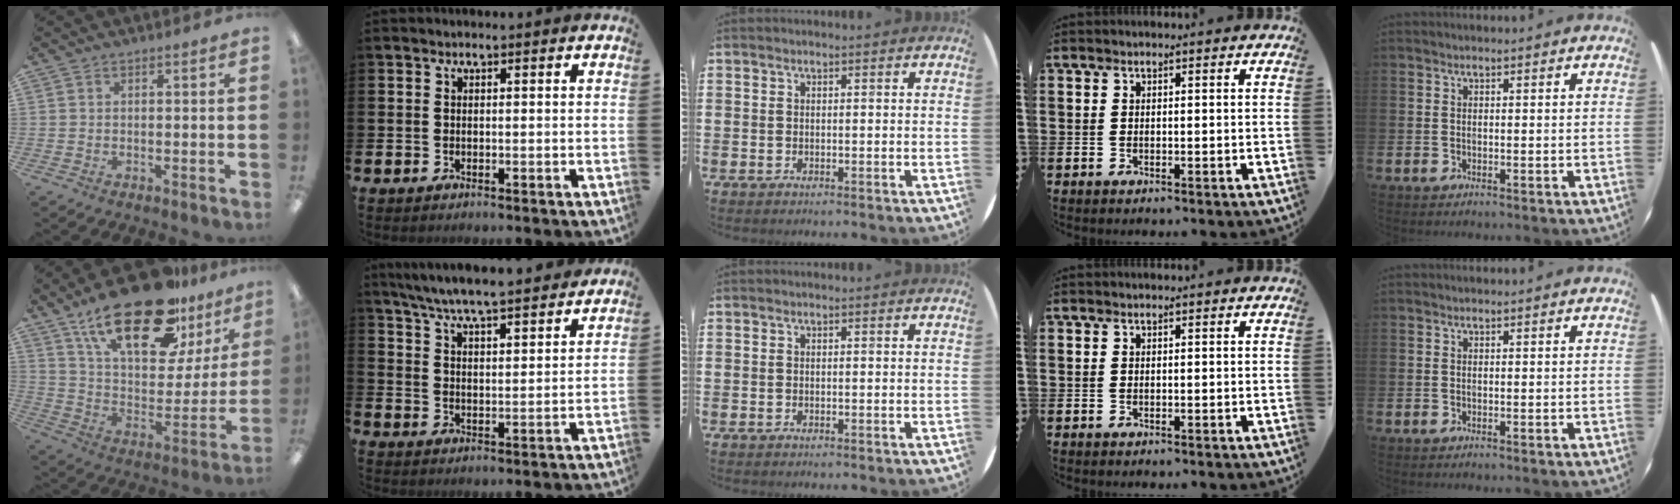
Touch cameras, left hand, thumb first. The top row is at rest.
{"thumb": {"total": 26.8, "force": [18.2, 10.6, 16.6], "torque": [-0.266, -0.108, 0.310]}, "index": {"total": 7.0, "force": [6.8, 0.0, 1.8], "torque": [-0.062, -0.046, 0.121]}}